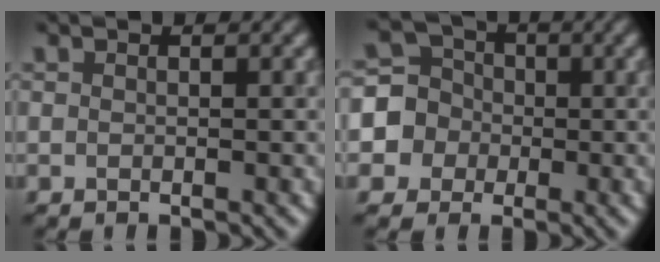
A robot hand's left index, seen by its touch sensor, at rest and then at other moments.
{"total": 4.5, "force": [-0.8, 4.4, 0.5], "torque": [0.005, 0.018, -0.038]}